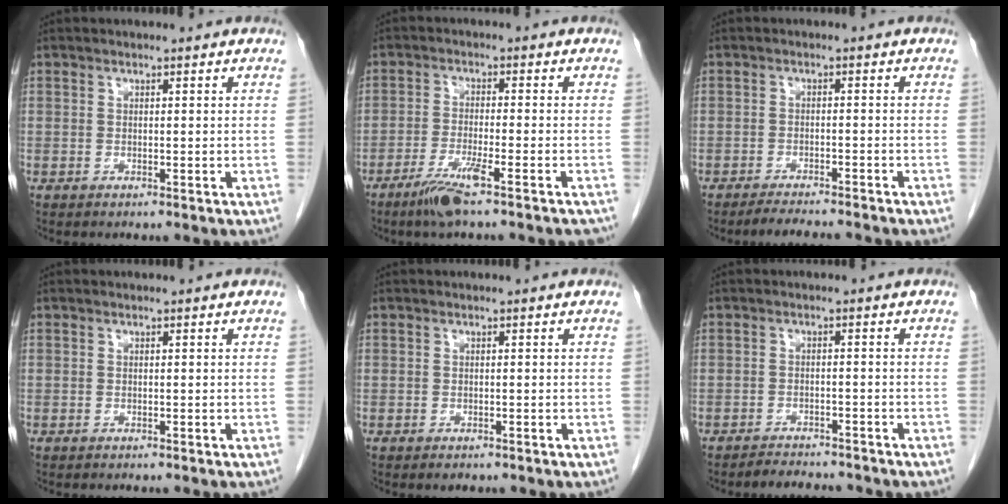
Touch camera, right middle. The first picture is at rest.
{"total": 6.9, "force": [-4.9, -0.2, 5.0], "torque": [-0.085, -0.016, -0.084]}
{"total": 5.5, "force": [-5.0, -0.1, 2.1], "torque": [-0.028, -0.015, -0.078]}
{"total": 0.0}
{"total": 0.9, "force": [-0.6, 0.6, 0.4], "torque": [-0.007, 0.000, -0.006]}
{"total": 5.1, "force": [-4.7, 1.2, 1.2], "torque": [-0.019, -0.005, -0.067]}